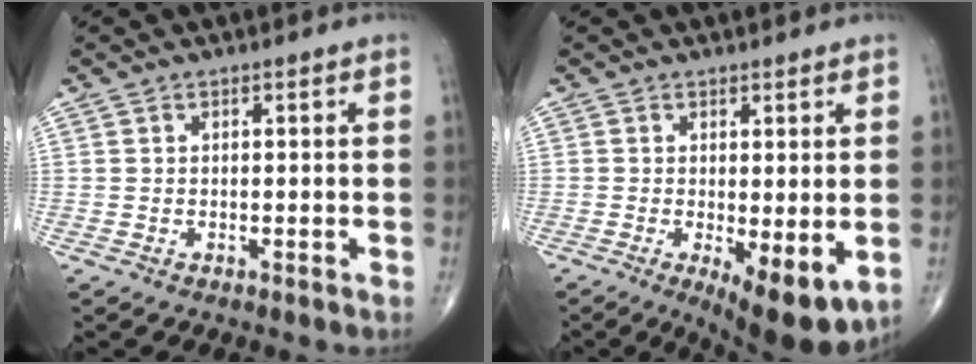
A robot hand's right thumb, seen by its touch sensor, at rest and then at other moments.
{"total": 9.1, "force": [-2.0, 3.2, 8.3], "torque": [-0.119, -0.025, -0.022]}